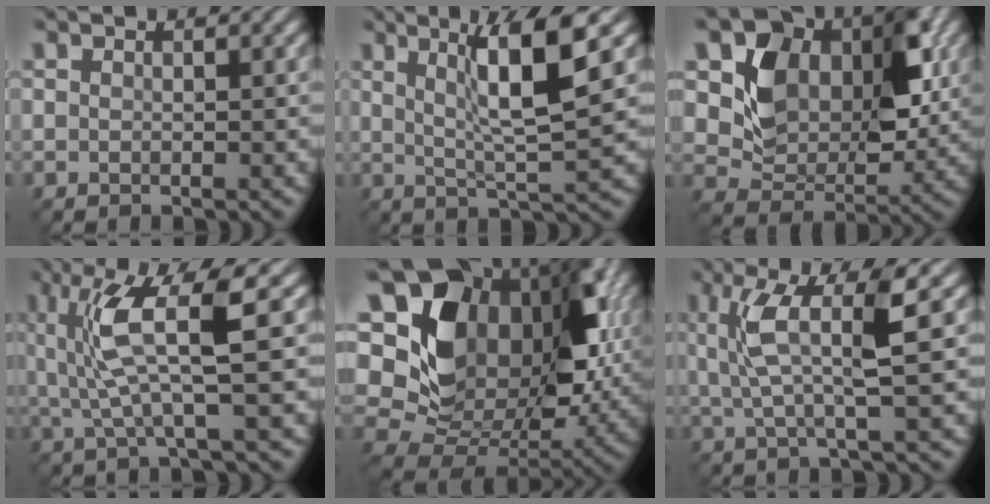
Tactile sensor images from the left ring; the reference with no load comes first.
{"total": 7.3, "force": [2.5, 1.0, 6.8], "torque": [-0.109, 0.004, 0.042]}
{"total": 8.8, "force": [2.6, 6.4, 5.4], "torque": [-0.095, -0.014, 0.043]}
{"total": 6.8, "force": [1.2, 1.2, 6.5], "torque": [-0.136, 0.001, 0.025]}
{"total": 15.4, "force": [4.5, 11.1, 9.6], "torque": [-0.190, 0.023, 0.084]}
{"total": 6.3, "force": [1.9, 1.2, 5.9], "torque": [-0.116, 0.003, 0.036]}